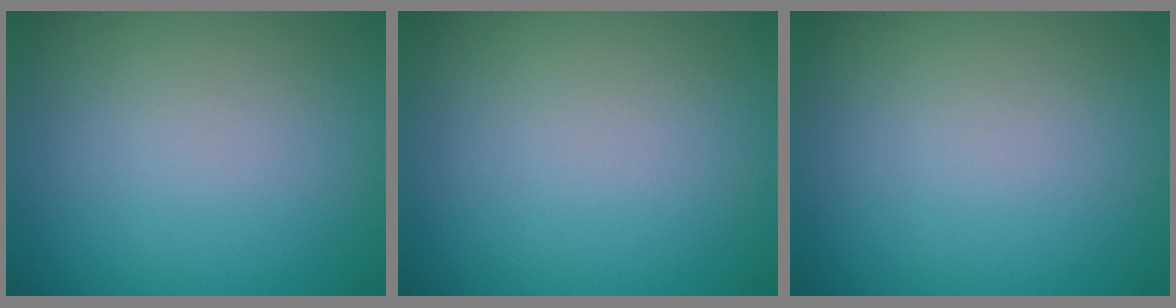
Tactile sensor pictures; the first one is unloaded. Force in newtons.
{"total": 0.0}
{"total": 0.0}